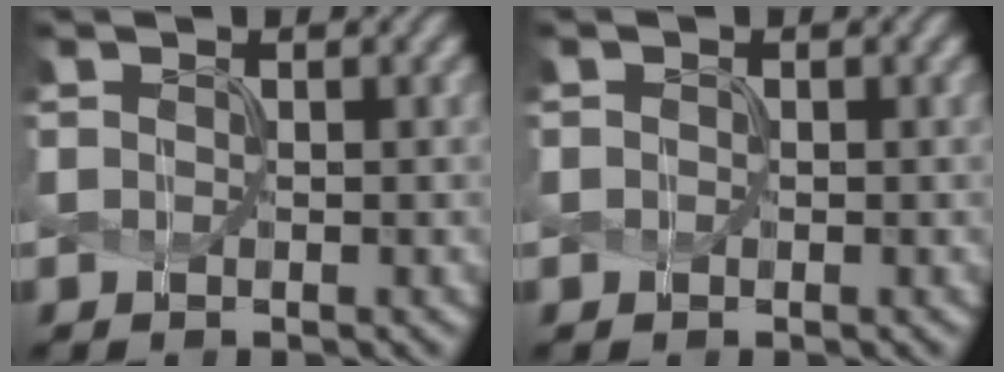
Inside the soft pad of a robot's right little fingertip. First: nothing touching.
{"total": 0.0}